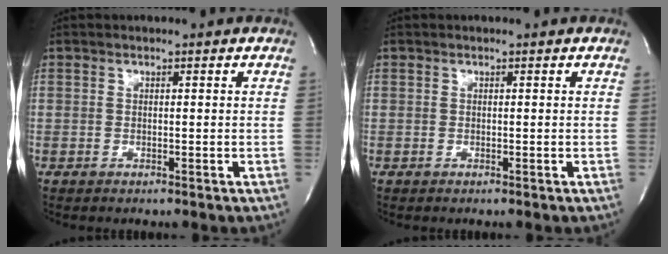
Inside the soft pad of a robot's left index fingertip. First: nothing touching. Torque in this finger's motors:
{"motor_torque": [0.00, 0.00, 0.00, 0.00]}